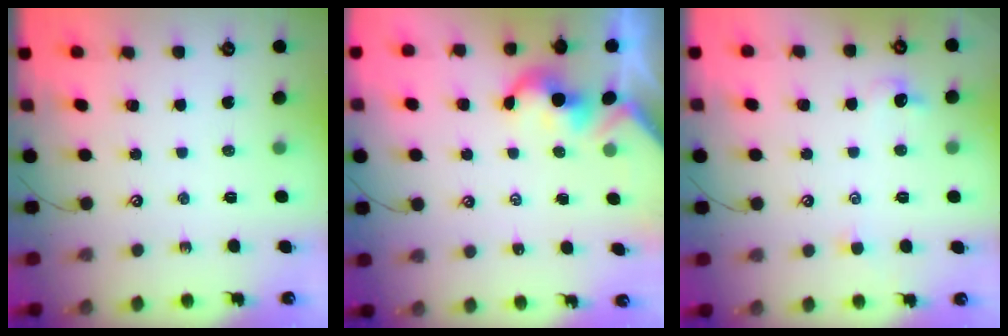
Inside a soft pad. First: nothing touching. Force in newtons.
{"total": 2.0, "press": 2.0, "slide": 0.2}
{"total": 1.4, "press": 1.3, "slide": 0.6}